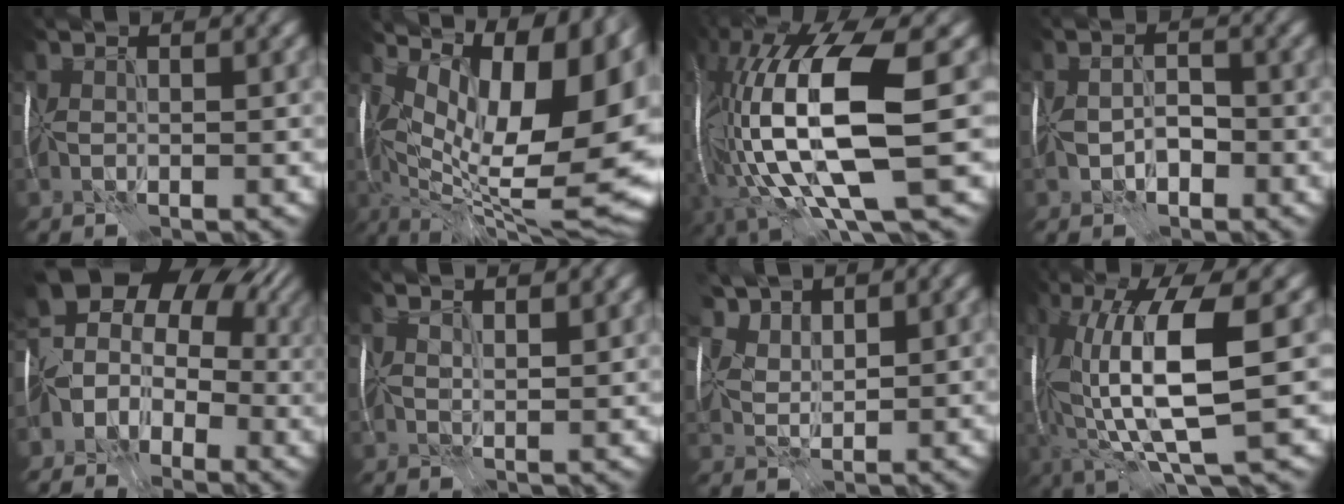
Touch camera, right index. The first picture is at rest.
{"total": 15.3, "force": [3.4, 6.1, 13.6], "torque": [-0.204, 0.018, 0.075]}
{"total": 15.7, "force": [0.6, 4.9, 14.9], "torque": [-0.309, -0.011, 0.041]}
{"total": 0.7, "force": [-0.6, 0.3, 0.2], "torque": [-0.019, 0.007, -0.010]}
{"total": 8.7, "force": [0.0, 7.2, 5.0], "torque": [-0.093, 0.016, 0.001]}
{"total": 4.3, "force": [3.5, 1.1, 2.3], "torque": [-0.022, 0.023, 0.032]}
{"total": 4.8, "force": [4.5, 1.7, 0.4], "torque": [-0.041, -0.004, 0.097]}
{"total": 10.4, "force": [1.8, 2.8, 9.9], "torque": [-0.199, 0.005, 0.043]}